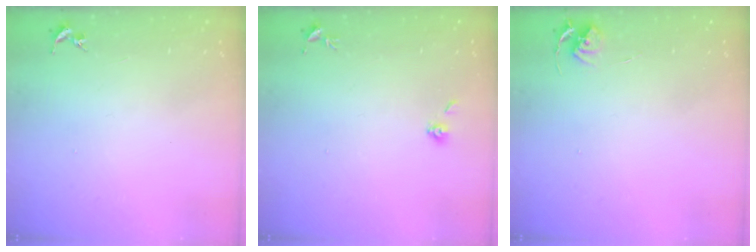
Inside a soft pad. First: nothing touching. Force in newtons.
{"total": 3.7, "press": 3.5, "slide": 1.4}
{"total": 5.3, "press": 5.2, "slide": 0.6}